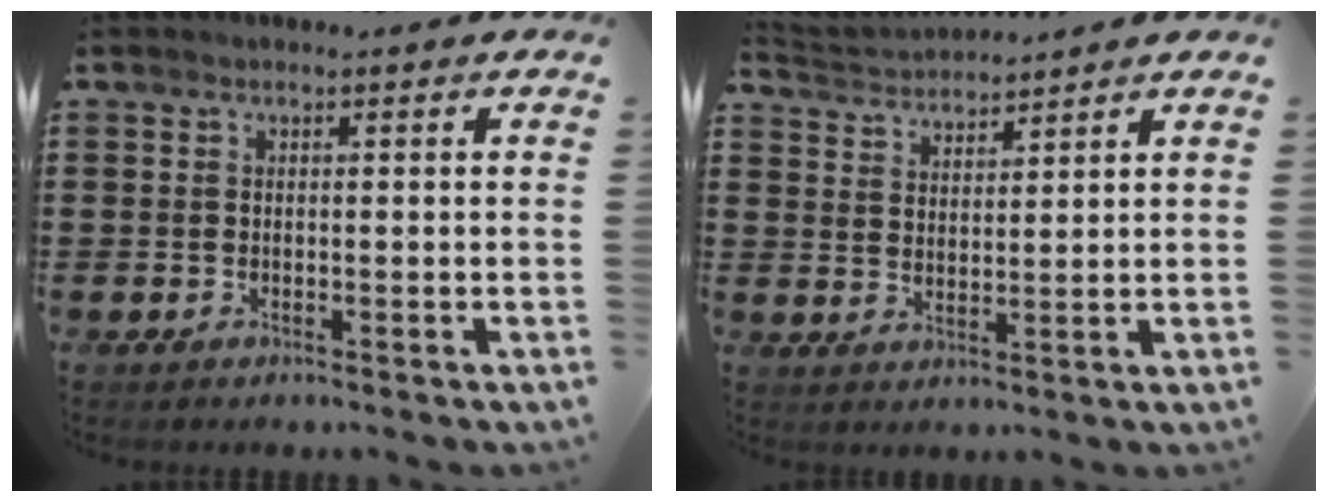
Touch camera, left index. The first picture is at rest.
{"total": 2.8, "force": [2.8, 0.1, -0.4], "torque": [-0.006, -0.012, 0.049]}